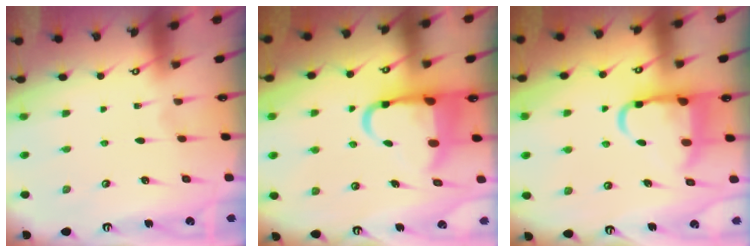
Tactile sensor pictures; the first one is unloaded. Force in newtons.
{"total": 9.7, "press": 9.3, "slide": 2.8}
{"total": 12.6, "press": 12.5, "slide": 1.6}